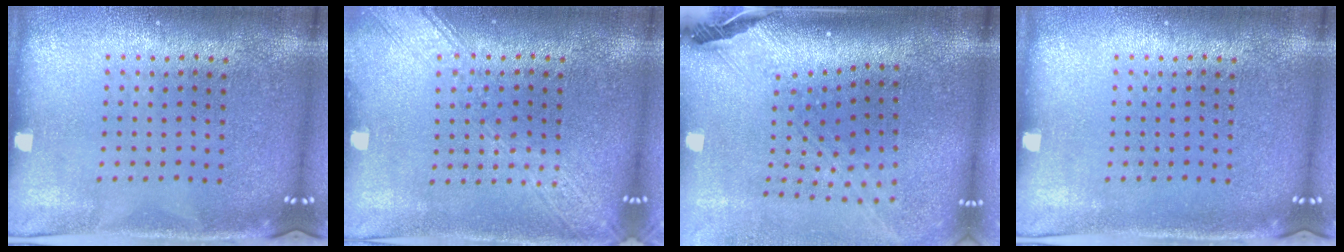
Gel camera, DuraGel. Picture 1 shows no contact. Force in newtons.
{"total": 2.0, "press": 2.0, "slide": 0.3}
{"total": 2.8, "press": 2.0, "slide": 2.0}
{"total": 0.0}